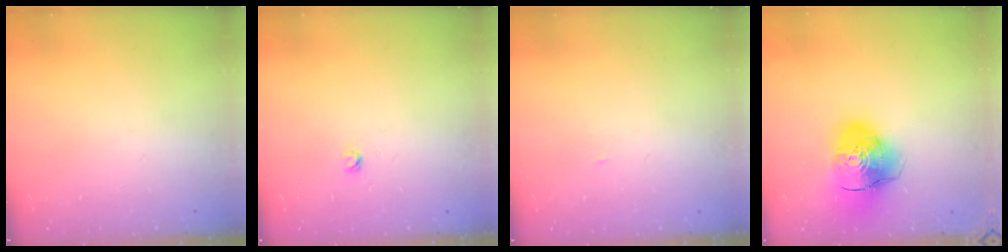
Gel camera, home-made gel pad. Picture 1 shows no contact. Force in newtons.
{"total": 2.8, "press": 2.7, "slide": 0.3}
{"total": 1.4, "press": 1.4, "slide": 0.0}
{"total": 13.7, "press": 13.5, "slide": 1.9}